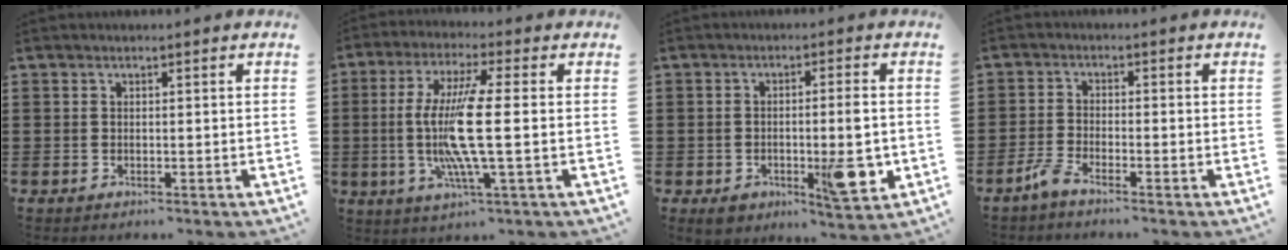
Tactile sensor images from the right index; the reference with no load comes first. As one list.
[{"total": 10.6, "force": [-0.8, 0.0, 10.5], "torque": [-0.221, -0.025, -0.026]}, {"total": 8.9, "force": [-1.9, 2.9, 8.2], "torque": [-0.121, -0.005, -0.026]}, {"total": 2.7, "force": [-2.2, 0.1, 1.5], "torque": [-0.049, -0.004, -0.049]}]